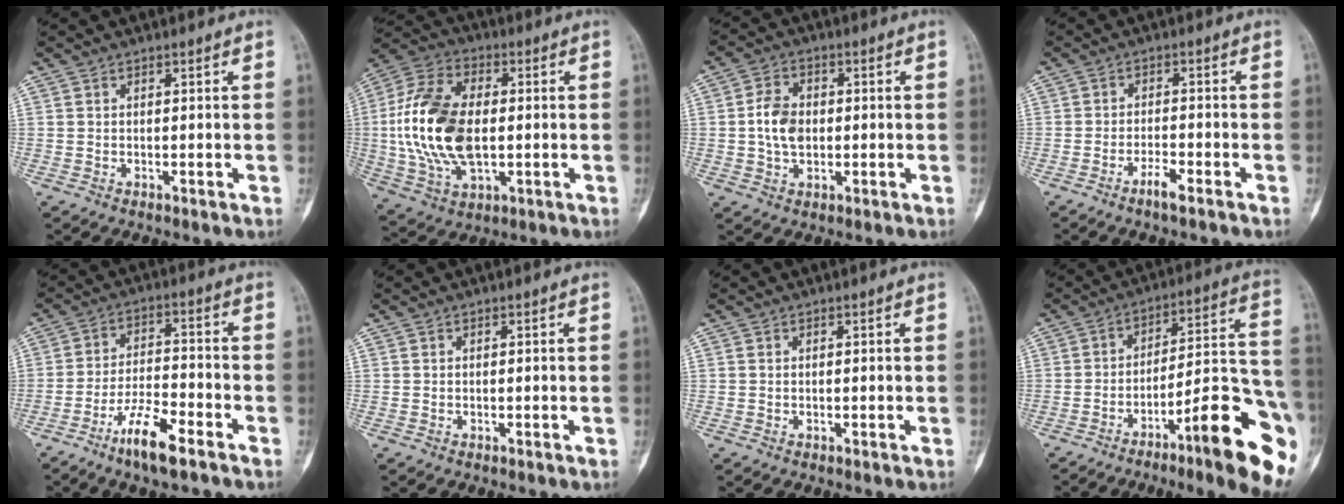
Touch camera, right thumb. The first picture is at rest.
{"total": 19.6, "force": [-0.1, 11.4, 15.9], "torque": [-0.327, 0.007, 0.002]}
{"total": 6.8, "force": [0.0, 4.8, 4.8], "torque": [-0.080, 0.008, -0.002]}
{"total": 3.3, "force": [-2.4, 0.3, 2.2], "torque": [-0.045, 0.012, -0.047]}
{"total": 9.2, "force": [-6.1, 2.0, 6.6], "torque": [-0.124, 0.032, -0.113]}
{"total": 0.0}
{"total": 0.0}
{"total": 20.5, "force": [-10.0, 3.7, 17.5], "torque": [-0.205, 0.069, -0.149]}